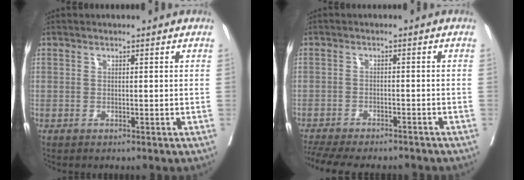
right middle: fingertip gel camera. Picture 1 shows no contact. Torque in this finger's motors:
{"motor_torque": [1.02, -1.12, 0.17, 0.04]}